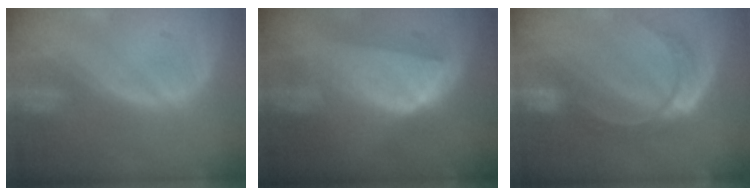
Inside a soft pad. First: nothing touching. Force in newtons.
{"total": 7.6, "press": 7.1, "slide": 2.9}
{"total": 8.7, "press": 7.3, "slide": 4.7}